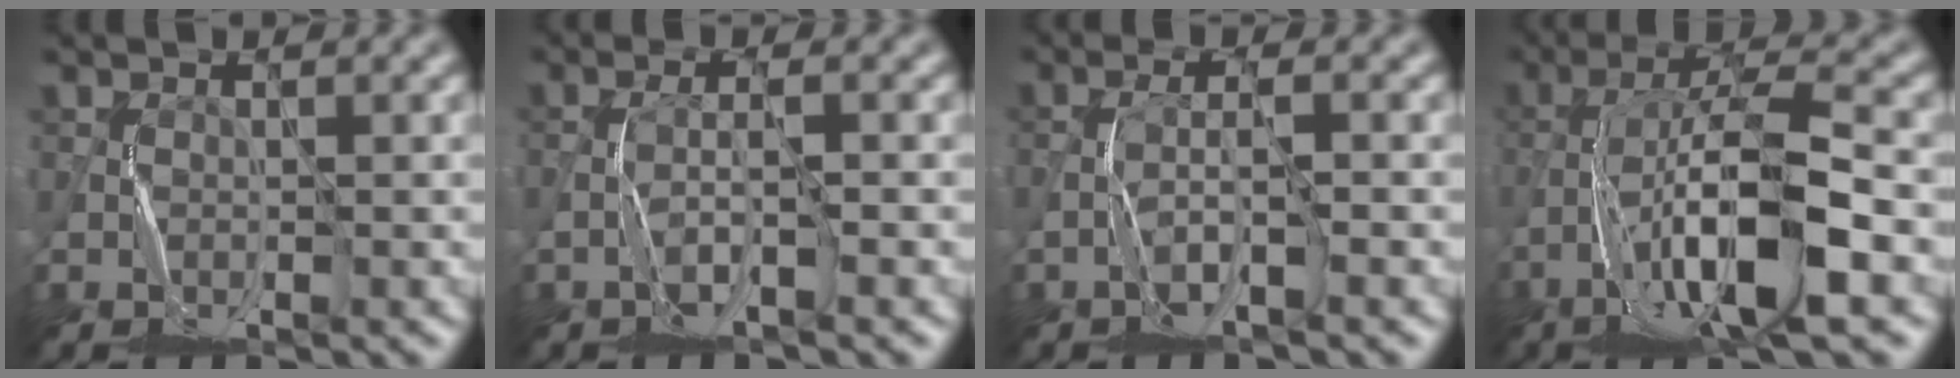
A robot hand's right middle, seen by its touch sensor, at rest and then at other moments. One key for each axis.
{"total": 1.8, "fx": -0.9, "fy": -0.4, "fz": 1.5, "tx": -0.032, "ty": 0.007, "tz": -0.023}
{"total": 2.2, "fx": -1.2, "fy": -0.3, "fz": 1.8, "tx": -0.038, "ty": 0.008, "tz": -0.028}
{"total": 10.4, "fx": -4.4, "fy": 1.9, "fz": 9.2, "tx": -0.166, "ty": 0.011, "tz": -0.081}